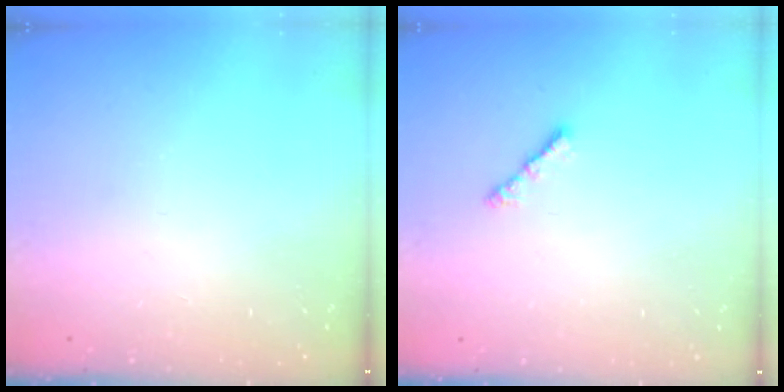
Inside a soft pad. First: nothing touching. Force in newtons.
{"total": 3.0, "press": 2.9, "slide": 0.6}